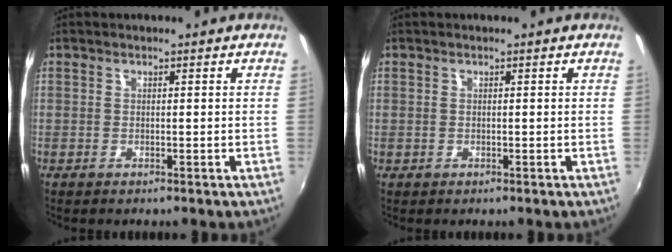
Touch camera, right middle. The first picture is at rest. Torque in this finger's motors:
{"motor_torque": [-0.24, -0.11, -0.02, 0.01]}